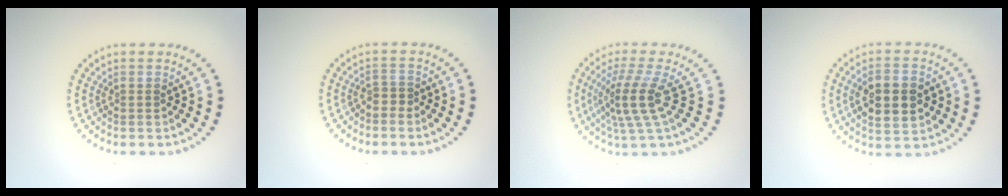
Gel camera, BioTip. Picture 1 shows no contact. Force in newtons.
{"total": 1.0, "press": 0.7, "slide": 0.7}
{"total": 4.0, "press": 2.9, "slide": 2.8}
{"total": 5.1, "press": 5.1, "slide": 0.4}